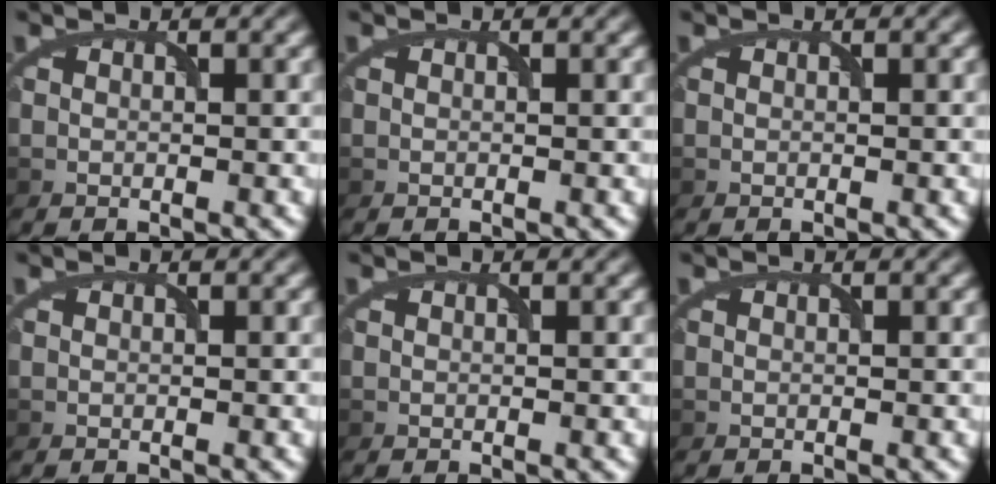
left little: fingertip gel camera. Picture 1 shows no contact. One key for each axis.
{"total": 0.0}
{"total": 0.0}
{"total": 0.0}
{"total": 0.0}
{"total": 0.0}